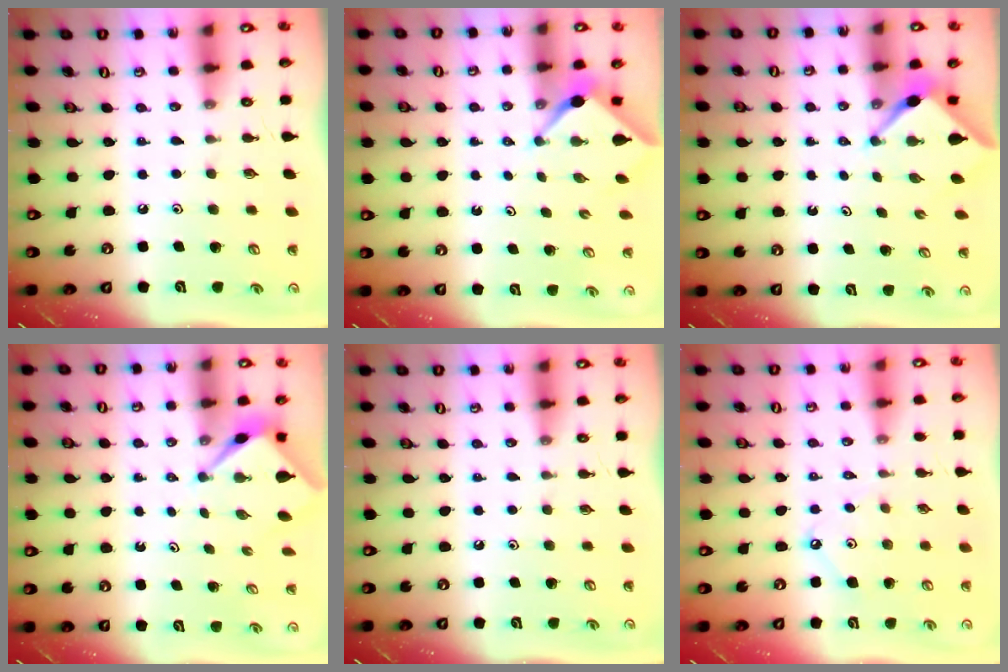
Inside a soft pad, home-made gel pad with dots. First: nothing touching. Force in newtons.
{"total": 2.5, "press": 2.5, "slide": 0.3}
{"total": 3.8, "press": 3.8, "slide": 0.3}
{"total": 2.7, "press": 2.7, "slide": 0.1}
{"total": 0.0}
{"total": 3.4, "press": 3.4, "slide": 0.3}